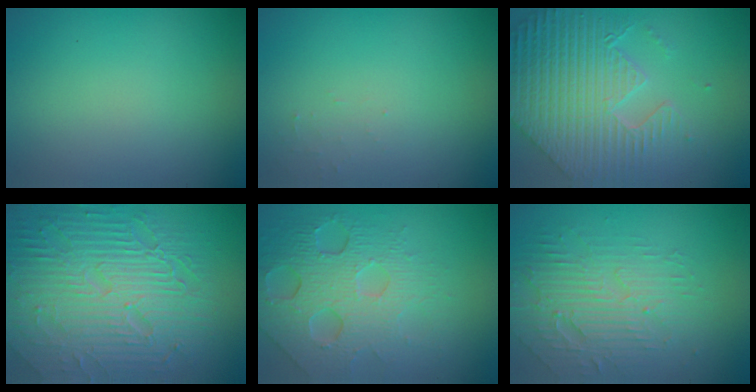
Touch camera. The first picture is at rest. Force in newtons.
{"total": 0.7, "press": 0.7, "slide": 0.2}
{"total": 8.8, "press": 6.5, "slide": 6.0}
{"total": 10.1, "press": 6.5, "slide": 7.7}
{"total": 6.8, "press": 4.9, "slide": 4.7}
{"total": 4.1, "press": 3.7, "slide": 1.8}